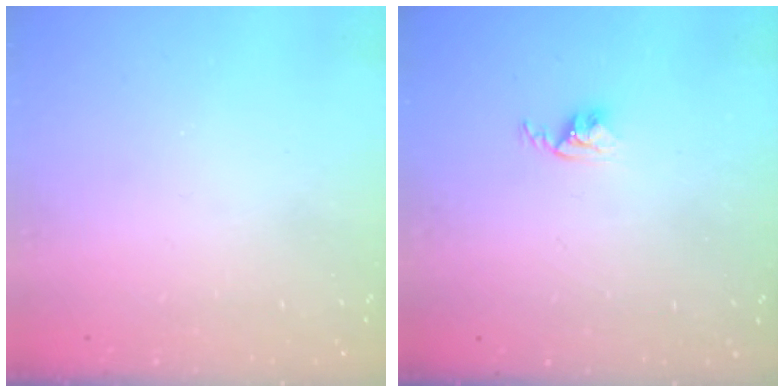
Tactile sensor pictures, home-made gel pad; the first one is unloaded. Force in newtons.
{"total": 2.9, "press": 2.9, "slide": 0.4}